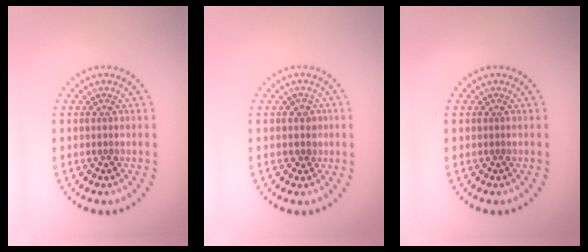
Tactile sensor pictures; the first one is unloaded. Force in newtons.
{"total": 1.5, "press": 1.3, "slide": 0.8}
{"total": 0.0}